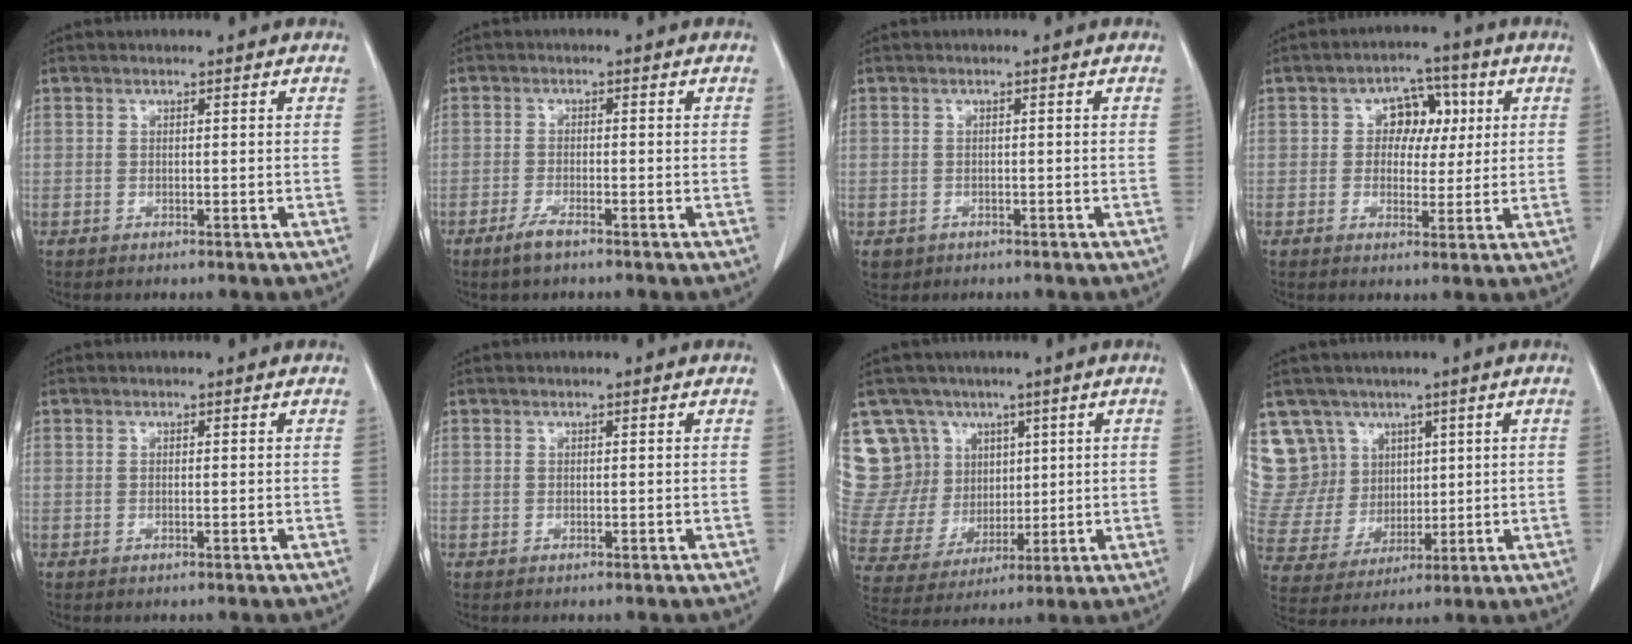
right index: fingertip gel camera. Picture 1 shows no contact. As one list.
[{"total": 2.9, "force": [-2.1, 0.4, 1.9], "torque": [-0.045, -0.004, -0.041]}, {"total": 1.7, "force": [-0.8, 1.4, 0.4], "torque": [-0.009, 0.002, -0.007]}, {"total": 6.1, "force": [1.3, 4.4, 4.0], "torque": [-0.050, 0.020, 0.020]}, {"total": 0.0}, {"total": 0.0}, {"total": 16.8, "force": [8.6, 13.9, 3.8], "torque": [-0.121, 0.070, 0.193]}, {"total": 12.8, "force": [7.4, 10.3, 1.5], "torque": [-0.062, 0.051, 0.173]}]